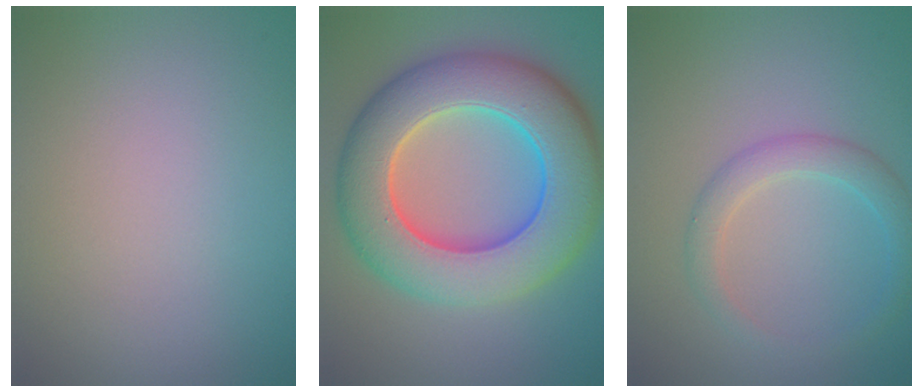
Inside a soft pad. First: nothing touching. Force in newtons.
{"total": 11.9, "press": 11.9, "slide": 0.2}
{"total": 2.6, "press": 2.6, "slide": 0.1}